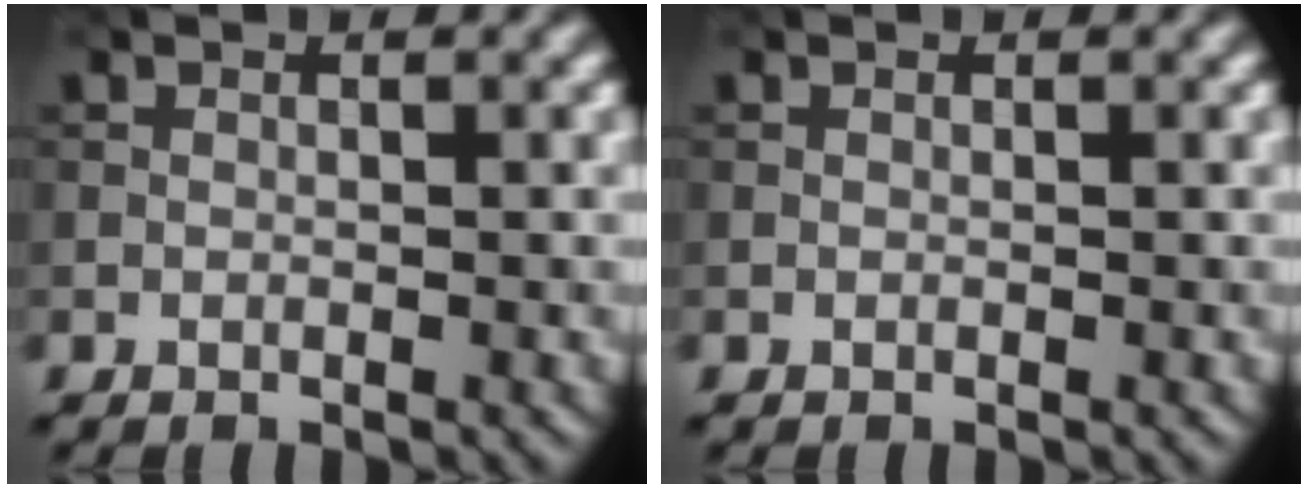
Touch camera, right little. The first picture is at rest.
{"total": 0.0}